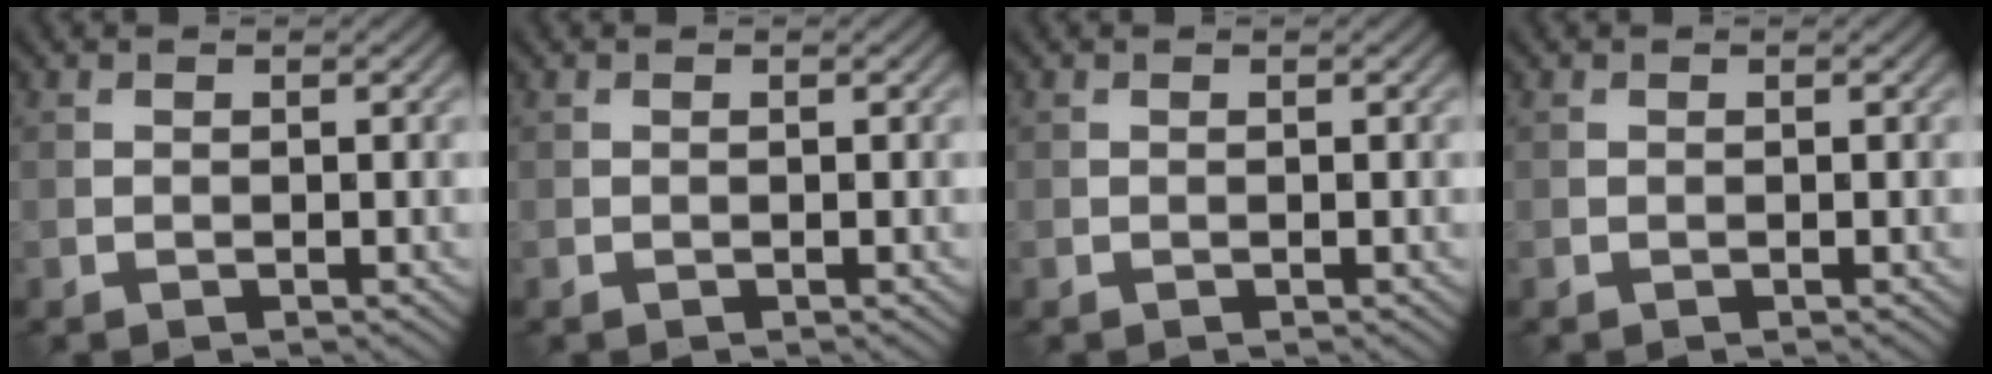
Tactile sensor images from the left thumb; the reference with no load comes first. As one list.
[{"total": 0.0}, {"total": 0.0}, {"total": 0.0}]